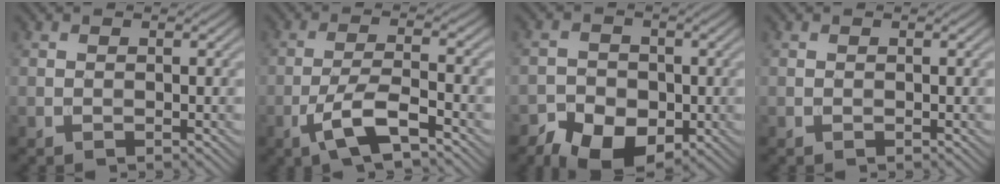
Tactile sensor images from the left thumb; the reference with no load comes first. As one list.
[{"total": 6.9, "force": [-3.8, 1.7, 5.5], "torque": [-0.113, 0.004, -0.078]}, {"total": 8.4, "force": [-4.8, 5.9, 3.5], "torque": [-0.045, -0.017, -0.089]}, {"total": 0.0}]